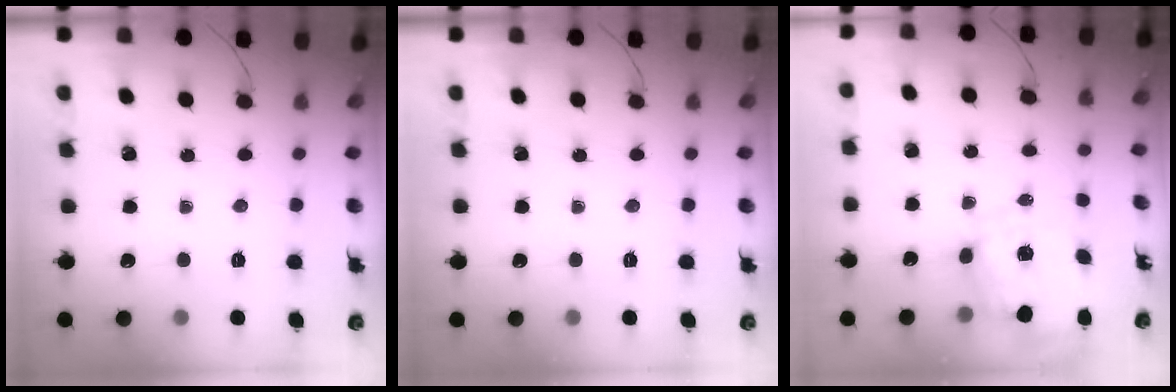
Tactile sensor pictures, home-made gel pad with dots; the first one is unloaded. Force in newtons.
{"total": 0.0}
{"total": 2.5, "press": 2.3, "slide": 1.0}